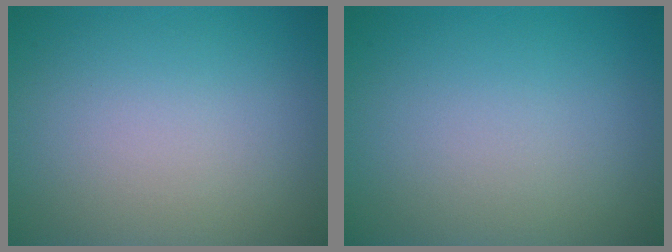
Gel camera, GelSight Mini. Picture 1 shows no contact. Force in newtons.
{"total": 0.0}